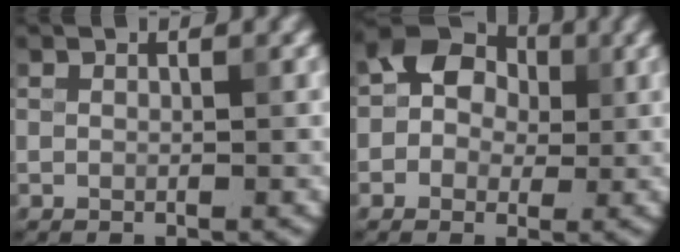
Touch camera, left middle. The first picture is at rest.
{"total": 5.3, "force": [0.8, 4.6, 2.5], "torque": [-0.024, 0.031, -0.013]}